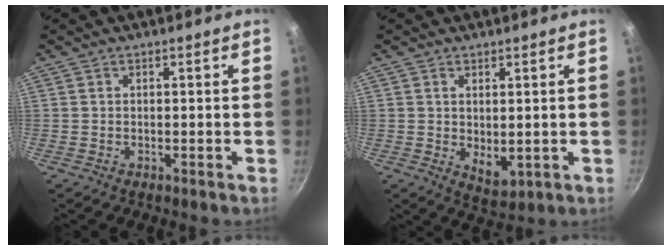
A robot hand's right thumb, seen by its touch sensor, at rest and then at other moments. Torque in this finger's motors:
{"motor_torque": [-0.66, 0.11, 0.71, 0.13, 0.04]}